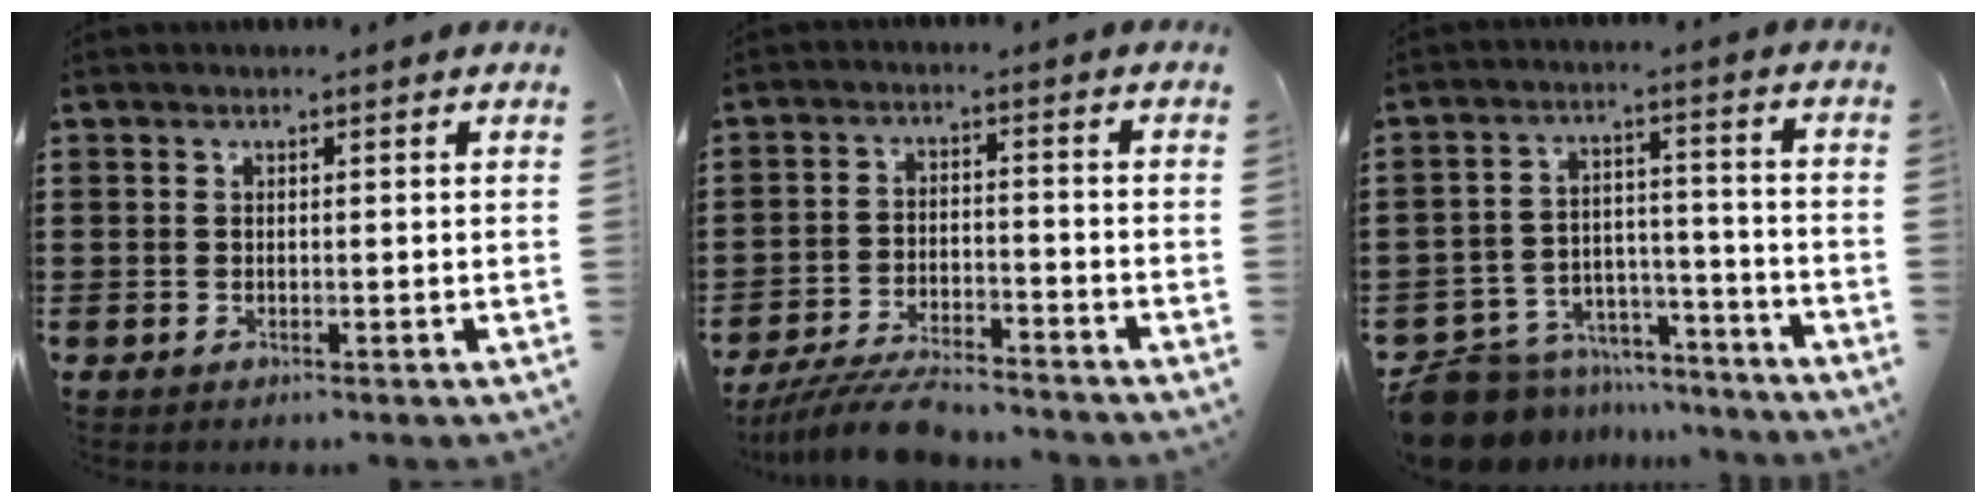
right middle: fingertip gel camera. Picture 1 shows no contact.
{"total": 6.6, "force": [-6.2, 0.7, 2.1], "torque": [-0.042, 0.002, -0.119]}
{"total": 8.8, "force": [-8.3, 2.9, 0.6], "torque": [-0.034, 0.018, -0.166]}